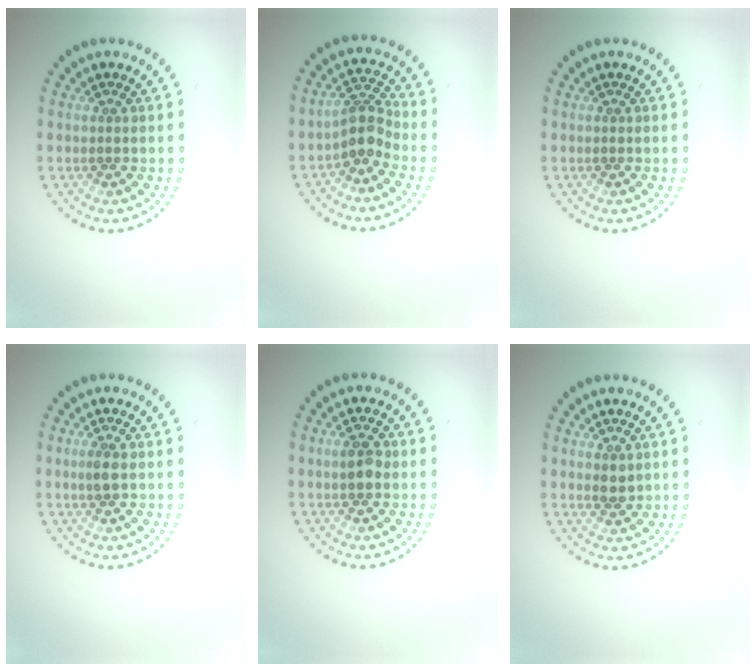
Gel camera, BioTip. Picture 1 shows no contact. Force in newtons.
{"total": 2.8, "press": 2.2, "slide": 1.8}
{"total": 0.0}
{"total": 1.2, "press": 1.2, "slide": 0.3}
{"total": 1.9, "press": 1.8, "slide": 0.3}
{"total": 1.4, "press": 1.3, "slide": 0.3}